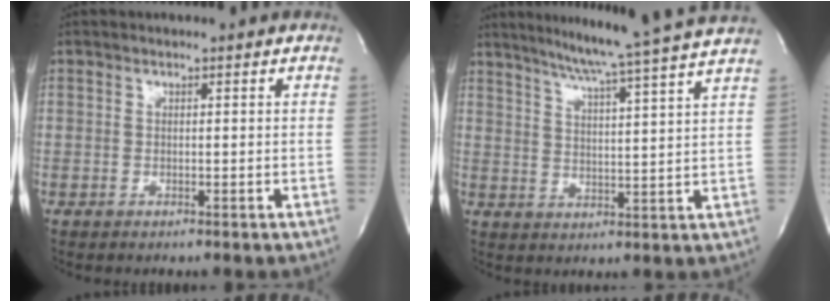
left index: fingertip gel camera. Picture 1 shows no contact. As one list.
[{"total": 16.4, "force": [14.2, -2.4, 7.9], "torque": [-0.133, -0.028, 0.183]}]